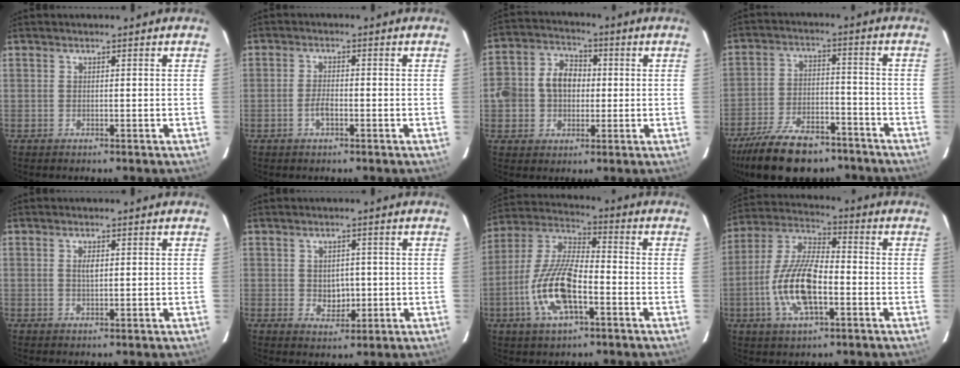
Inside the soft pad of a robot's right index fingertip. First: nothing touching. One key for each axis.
{"total": 2.7, "fx": -1.1, "fy": 1.1, "fz": 2.1, "tx": -0.046, "ty": 0.002, "tz": -0.022}
{"total": 9.7, "fx": -0.2, "fy": 8.0, "fz": 5.4, "tx": -0.118, "ty": 0.031, "tz": -0.003}
{"total": 19.3, "fx": -14.6, "fy": 8.6, "fz": 9.3, "tx": -0.202, "ty": -0.005, "tz": -0.224}
{"total": 1.7, "fx": 0.3, "fy": 0.8, "fz": 1.5, "tx": -0.027, "ty": 0.002, "tz": 0.006}
{"total": 4.1, "fx": -0.2, "fy": 3.5, "fz": 2.2, "tx": -0.035, "ty": -0.001, "tz": 0.004}
{"total": 14.8, "fx": -5.2, "fy": 5.6, "fz": 12.7, "tx": -0.271, "ty": -0.003, "tz": -0.100}
{"total": 14.5, "fx": -4.0, "fy": 5.7, "fz": 12.7, "tx": -0.268, "ty": 0.000, "tz": -0.077}